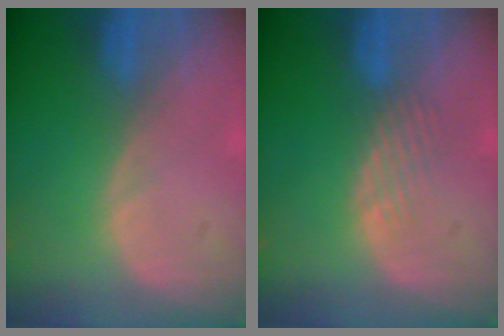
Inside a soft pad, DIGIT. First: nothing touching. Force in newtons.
{"total": 2.2, "press": 2.2, "slide": 0.2}